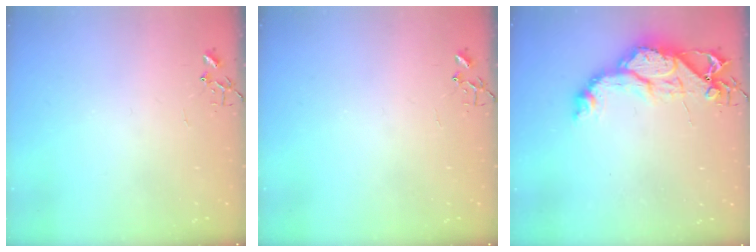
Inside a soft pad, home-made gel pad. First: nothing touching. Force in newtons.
{"total": 0.0}
{"total": 14.0, "press": 13.9, "slide": 1.4}